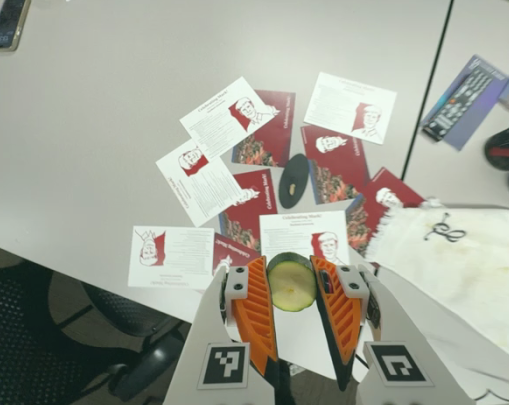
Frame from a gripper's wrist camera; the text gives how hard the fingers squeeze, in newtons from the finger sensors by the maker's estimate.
{"total": 11.7, "left": 11.6, "right": 11.8}